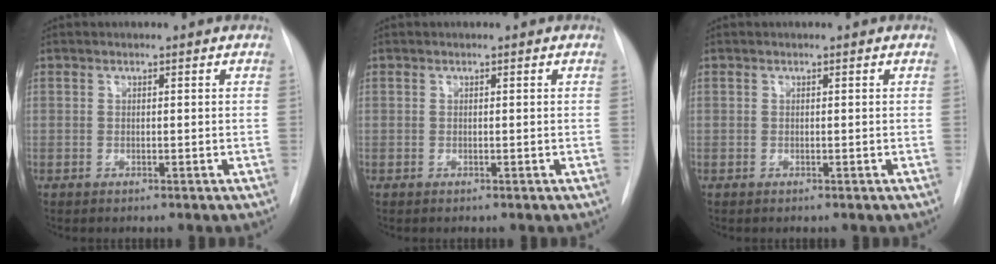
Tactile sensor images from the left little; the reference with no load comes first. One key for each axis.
{"total": 0.0}
{"total": 0.0}